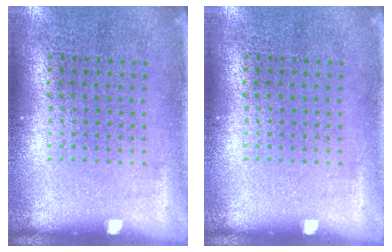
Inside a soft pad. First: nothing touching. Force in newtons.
{"total": 0.0}